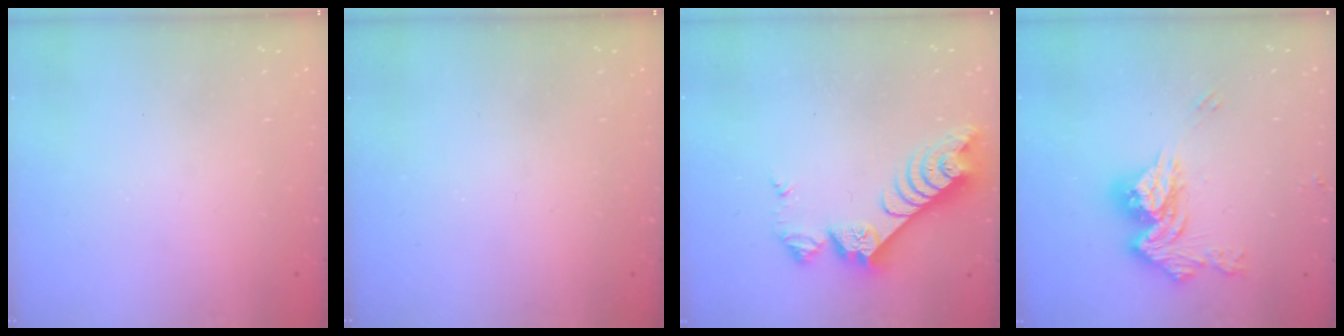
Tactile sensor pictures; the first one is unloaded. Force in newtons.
{"total": 0.0}
{"total": 10.1, "press": 10.0, "slide": 1.0}
{"total": 14.1, "press": 14.1, "slide": 0.2}